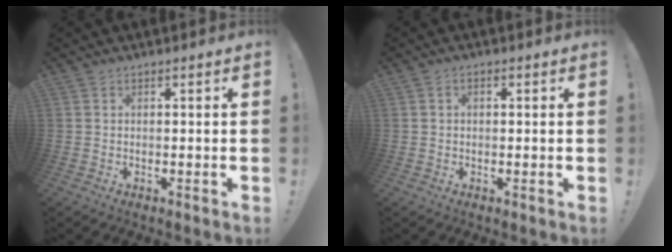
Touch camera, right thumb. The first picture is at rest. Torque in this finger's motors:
{"motor_torque": [-0.04, 0.01, -0.06, 0.08, 0.08]}